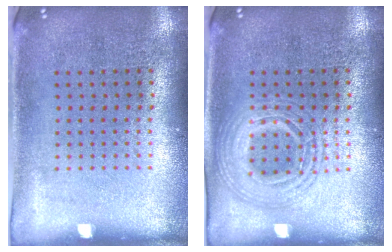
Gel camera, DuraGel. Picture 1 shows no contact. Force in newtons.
{"total": 2.9, "press": 2.9, "slide": 0.3}